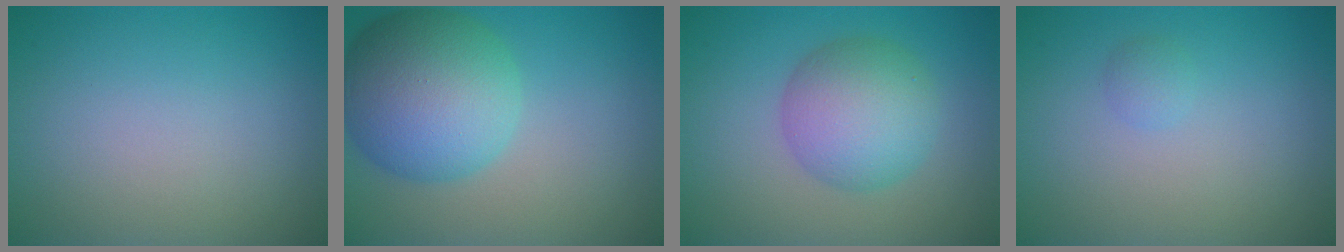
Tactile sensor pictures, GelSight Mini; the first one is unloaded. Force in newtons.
{"total": 9.6, "press": 9.6, "slide": 0.5}
{"total": 6.0, "press": 6.0, "slide": 0.1}
{"total": 0.9, "press": 0.8, "slide": 0.0}